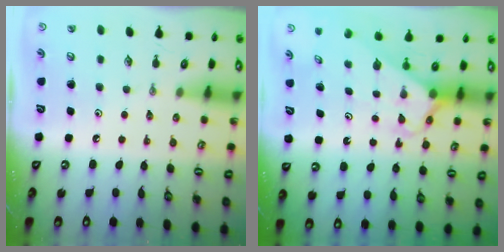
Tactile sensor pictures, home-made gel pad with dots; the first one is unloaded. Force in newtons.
{"total": 2.7, "press": 2.7, "slide": 0.1}